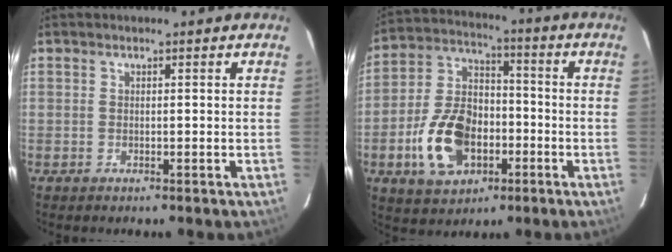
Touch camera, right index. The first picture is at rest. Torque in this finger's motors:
{"motor_torque": [1.21, -0.93, 0.60, 0.13]}